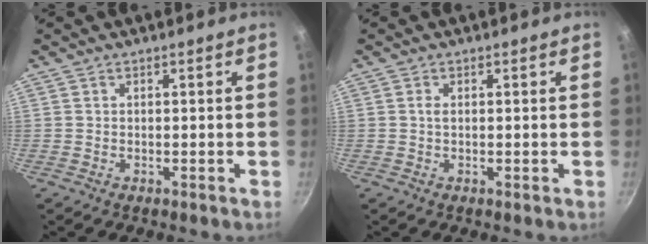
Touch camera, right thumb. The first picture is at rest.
{"total": 1.0, "force": [0.1, 0.4, 0.9], "torque": [-0.022, -0.002, 0.000]}